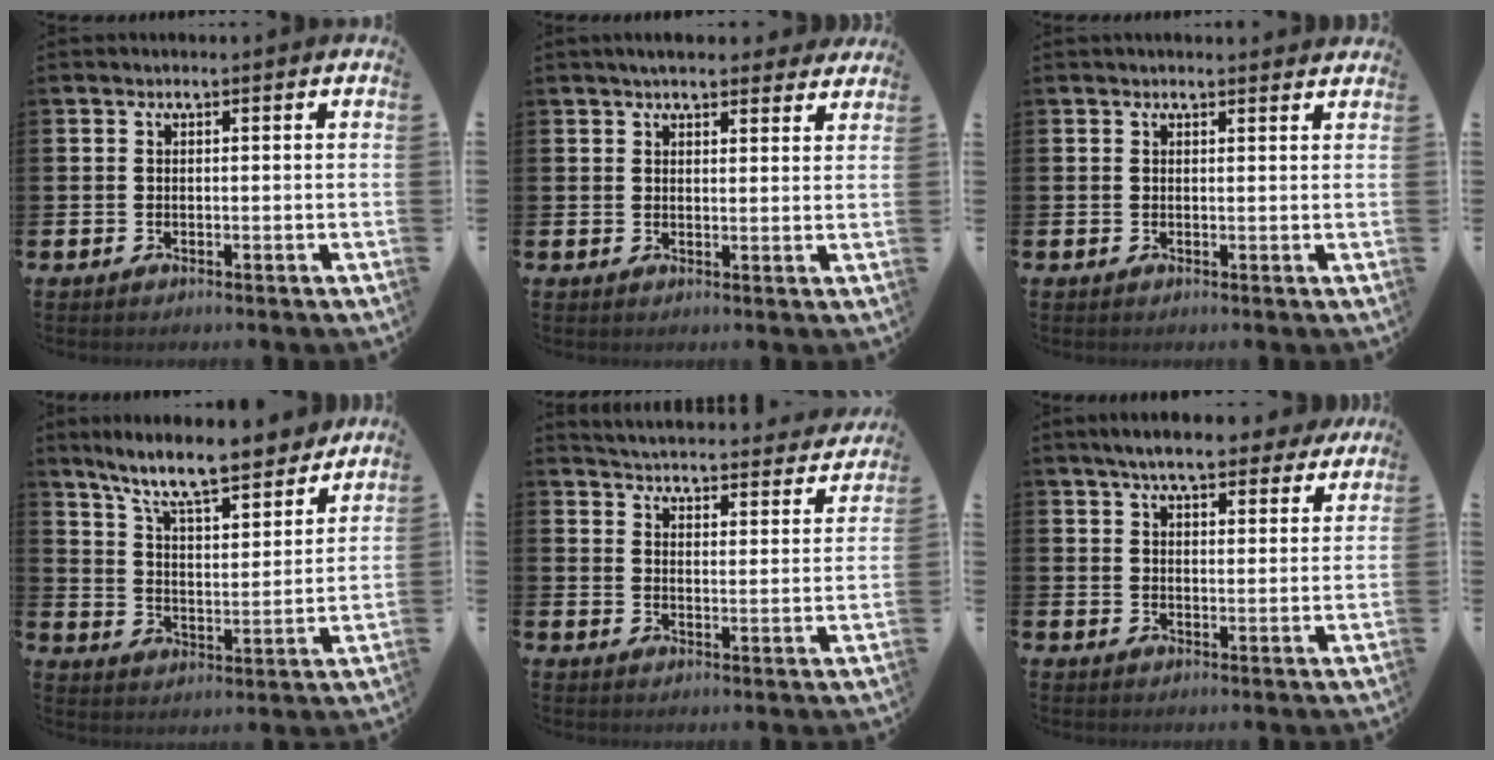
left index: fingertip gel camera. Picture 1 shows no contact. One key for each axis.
{"total": 4.3, "fx": 3.9, "fy": 1.1, "fz": 1.2, "tx": -0.020, "ty": -0.015, "tz": 0.070}
{"total": 1.1, "fx": 1.1, "fy": 0.1, "fz": 0.1, "tx": 0.003, "ty": -0.003, "tz": 0.019}
{"total": 10.5, "fx": 9.4, "fy": 1.5, "fz": 4.4, "tx": -0.106, "ty": -0.062, "tz": 0.160}
{"total": 4.6, "fx": 4.5, "fy": 0.4, "fz": 0.5, "tx": -0.028, "ty": -0.042, "tz": 0.075}
{"total": 7.6, "fx": 6.8, "fy": 1.6, "fz": 2.9, "tx": -0.057, "ty": -0.026, "tz": 0.120}